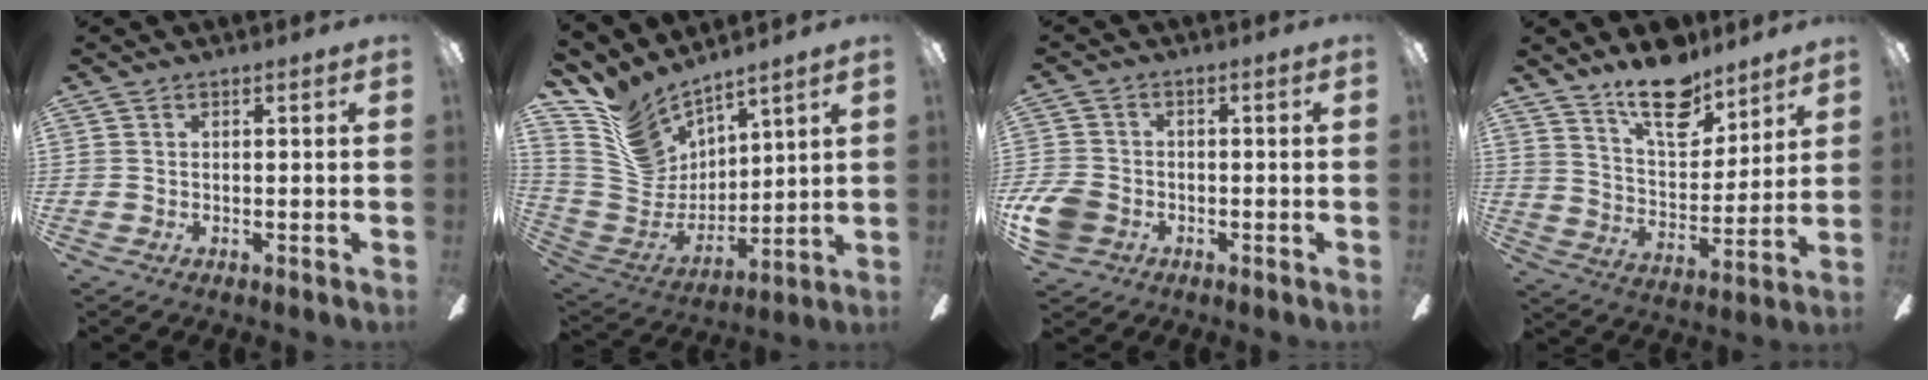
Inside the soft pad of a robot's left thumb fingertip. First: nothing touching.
{"total": 12.5, "force": [10.0, 6.8, 3.3], "torque": [-0.103, -0.075, 0.198]}
{"total": 6.8, "force": [-2.5, 5.3, 3.4], "torque": [-0.087, 0.015, -0.046]}
{"total": 16.0, "force": [12.2, 7.0, 7.6], "torque": [-0.120, -0.074, 0.217]}